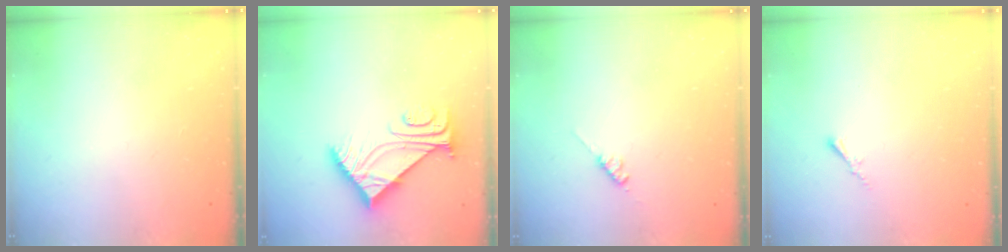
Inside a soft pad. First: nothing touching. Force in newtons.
{"total": 7.5, "press": 7.4, "slide": 0.8}
{"total": 2.8, "press": 2.8, "slide": 0.5}
{"total": 0.5, "press": 0.4, "slide": 0.3}